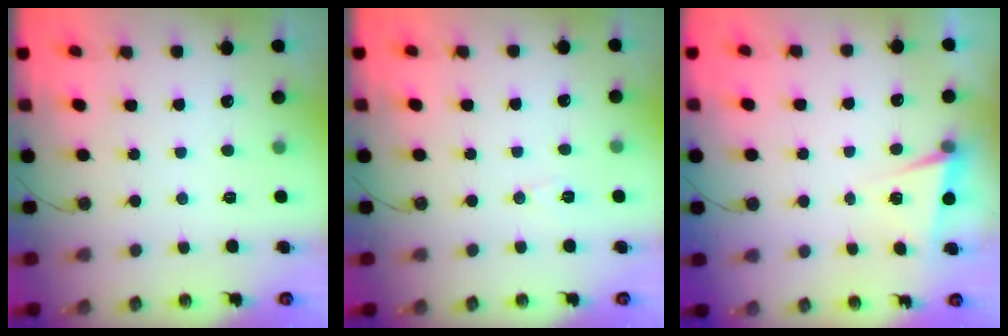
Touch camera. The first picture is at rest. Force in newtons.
{"total": 3.7, "press": 3.3, "slide": 1.7}
{"total": 2.5, "press": 1.8, "slide": 1.8}